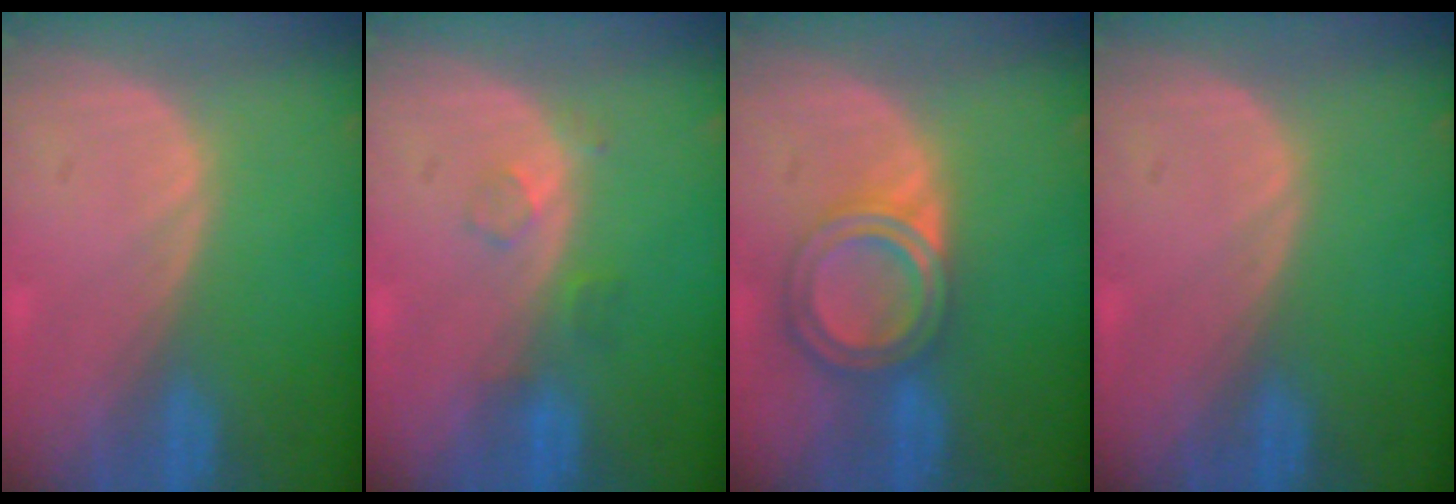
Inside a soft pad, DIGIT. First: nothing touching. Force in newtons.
{"total": 2.1, "press": 2.1, "slide": 0.2}
{"total": 6.6, "press": 5.8, "slide": 3.1}
{"total": 0.0}